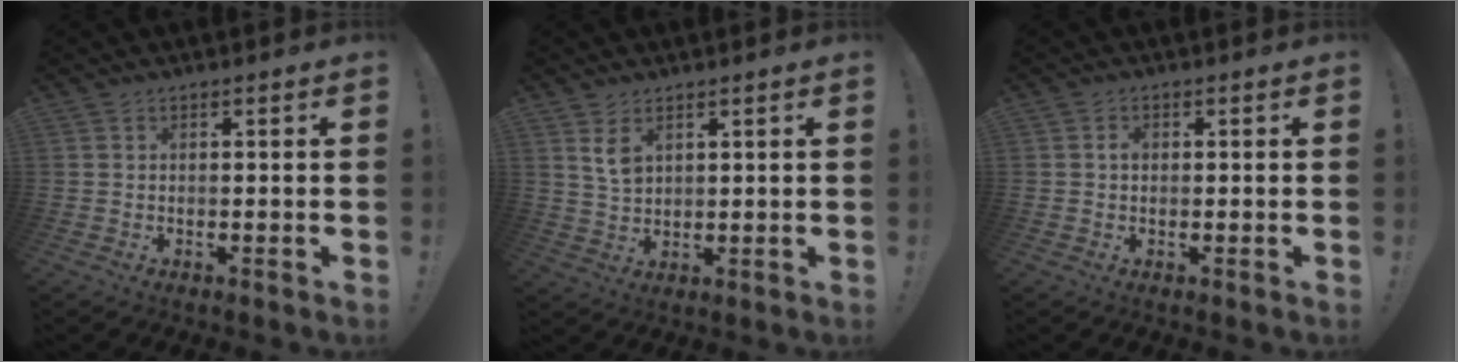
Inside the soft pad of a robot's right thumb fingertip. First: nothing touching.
{"total": 5.1, "force": [2.8, 3.0, 3.1], "torque": [-0.050, -0.014, 0.051]}
{"total": 1.4, "force": [0.0, 0.9, 1.1], "torque": [-0.024, 0.007, -0.002]}